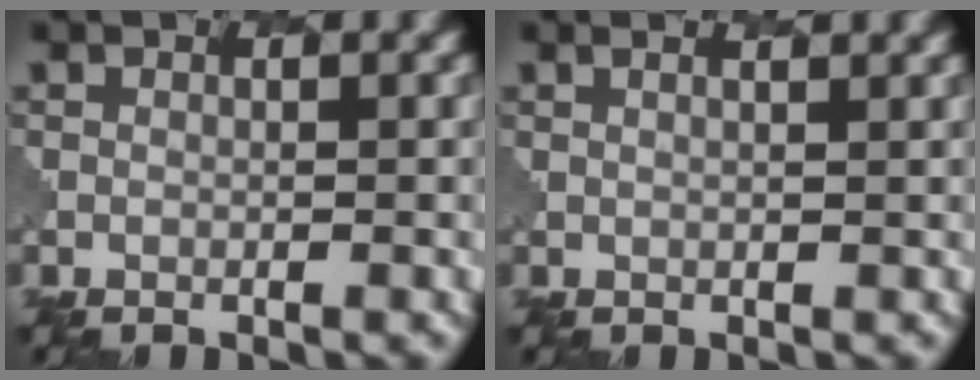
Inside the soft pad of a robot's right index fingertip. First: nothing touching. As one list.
[{"total": 2.3, "force": [1.5, 1.0, 1.5], "torque": [-0.005, 0.005, 0.001]}]